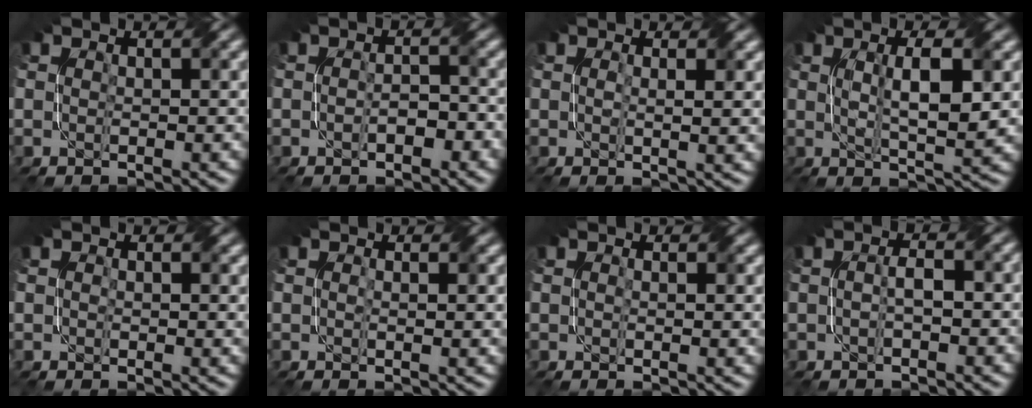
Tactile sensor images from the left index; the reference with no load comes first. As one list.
[{"total": 2.2, "force": [-0.9, 1.0, 1.7], "torque": [-0.028, 0.004, -0.013]}, {"total": 1.9, "force": [0.6, 0.3, 1.8], "torque": [-0.030, -0.002, 0.010]}, {"total": 5.5, "force": [0.9, 1.1, 5.3], "torque": [-0.088, 0.001, 0.018]}, {"total": 1.2, "force": [0.7, 0.7, 0.7], "torque": [-0.009, -0.002, 0.012]}, {"total": 1.2, "force": [0.4, 0.2, 1.1], "torque": [-0.018, -0.003, 0.007]}, {"total": 1.2, "force": [0.4, 0.3, 1.1], "torque": [-0.016, -0.004, 0.008]}, {"total": 1.8, "force": [-0.4, 0.5, 1.6], "torque": [-0.035, 0.005, -0.008]}]